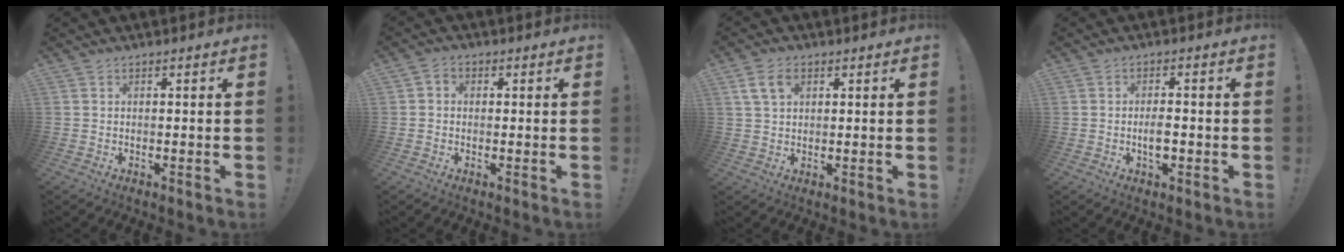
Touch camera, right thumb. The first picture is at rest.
{"total": 2.1, "force": [-0.6, 1.7, 1.1], "torque": [-0.024, 0.009, -0.010]}
{"total": 6.2, "force": [2.5, 4.0, 4.0], "torque": [-0.071, 0.004, 0.051]}
{"total": 4.0, "force": [-1.2, 2.2, 3.1], "torque": [-0.048, 0.001, -0.023]}